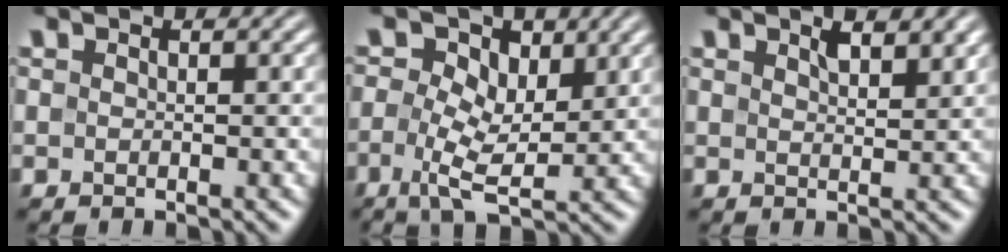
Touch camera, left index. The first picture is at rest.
{"total": 4.8, "force": [0.9, 2.7, 3.9], "torque": [-0.074, 0.003, 0.009]}
{"total": 2.6, "force": [1.7, 0.6, 1.8], "torque": [-0.033, -0.001, 0.033]}